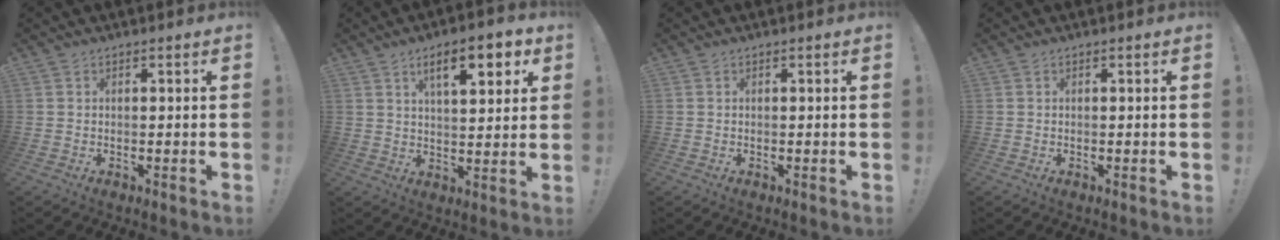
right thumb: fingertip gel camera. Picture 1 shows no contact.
{"total": 11.6, "force": [5.5, 3.8, 9.5], "torque": [-0.132, -0.017, 0.085]}
{"total": 0.0}
{"total": 0.0}